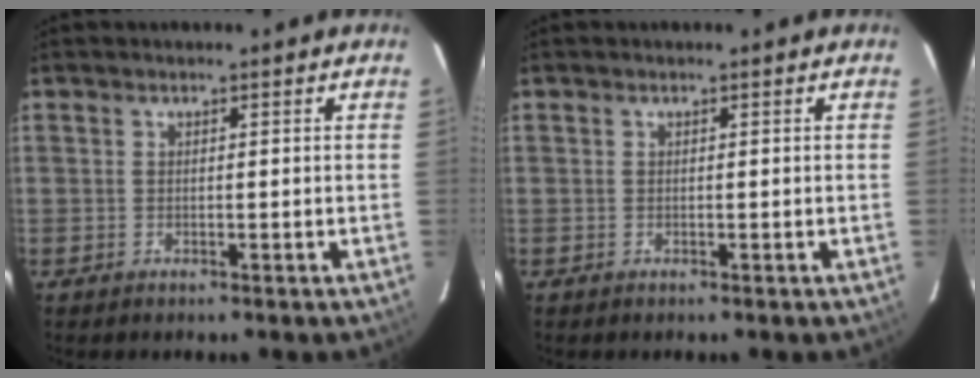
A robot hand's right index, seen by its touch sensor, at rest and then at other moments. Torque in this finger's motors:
{"motor_torque": [0.00, 0.00, 0.00, 0.01]}